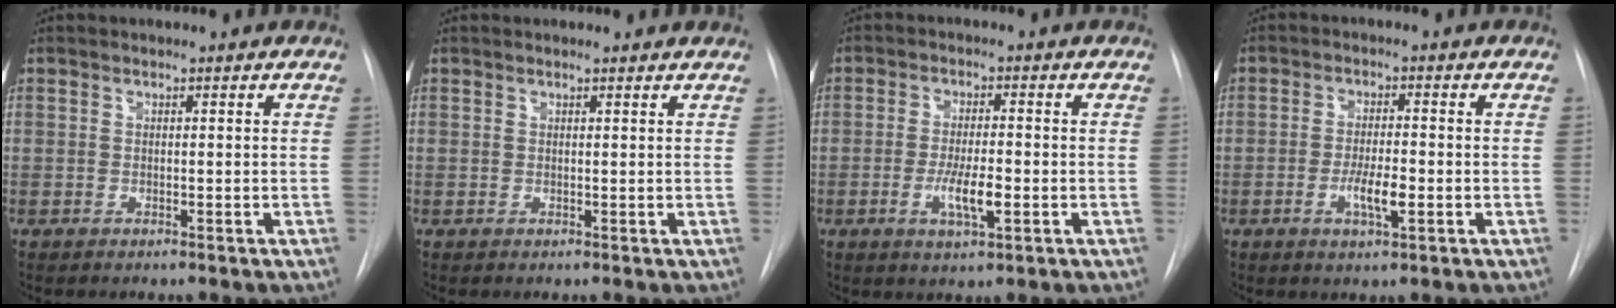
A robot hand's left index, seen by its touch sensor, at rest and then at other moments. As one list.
[{"total": 1.0, "force": [1.0, 0.2, 0.1], "torque": [-0.010, 0.001, 0.002]}, {"total": 5.6, "force": [-2.6, 1.1, 4.9], "torque": [-0.092, -0.012, -0.040]}, {"total": 4.8, "force": [-2.5, 0.9, 4.0], "torque": [-0.074, -0.008, -0.038]}]